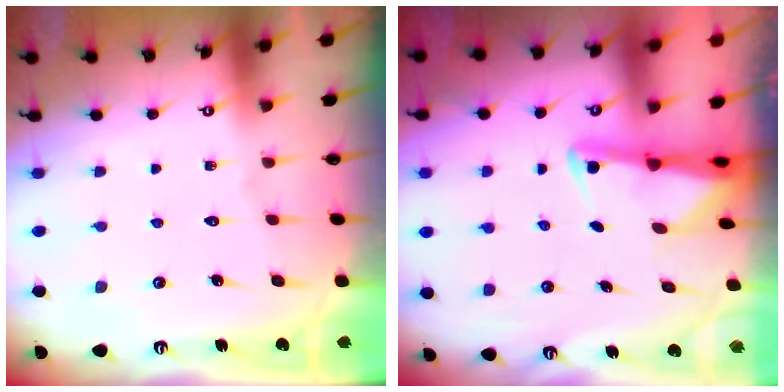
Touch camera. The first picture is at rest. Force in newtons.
{"total": 2.2, "press": 2.2, "slide": 0.5}